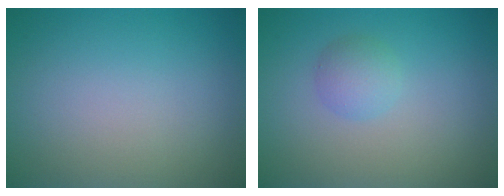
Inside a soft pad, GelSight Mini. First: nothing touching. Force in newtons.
{"total": 1.9, "press": 1.9, "slide": 0.1}